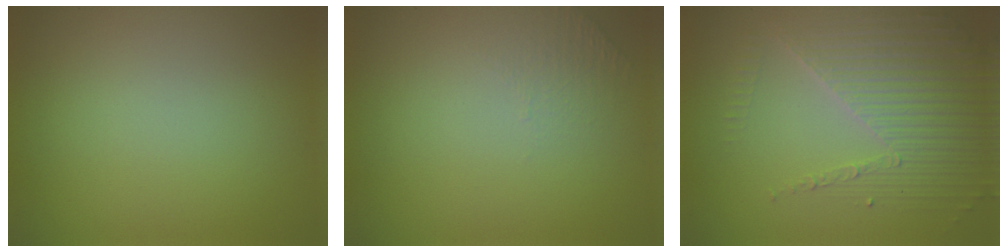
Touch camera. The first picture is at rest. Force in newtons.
{"total": 1.0, "press": 0.5, "slide": 0.9}
{"total": 4.5, "press": 3.9, "slide": 2.1}